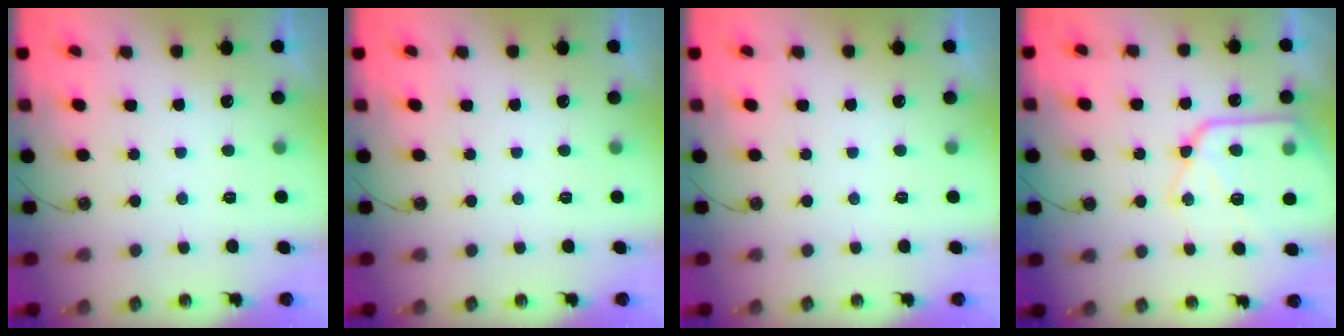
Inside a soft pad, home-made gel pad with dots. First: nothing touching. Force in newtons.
{"total": 0.0}
{"total": 0.0}
{"total": 16.1, "press": 16.0, "slide": 1.7}